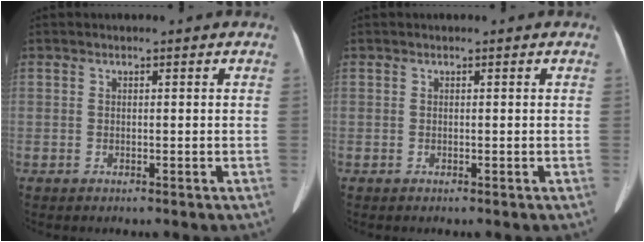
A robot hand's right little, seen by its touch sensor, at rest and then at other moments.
{"total": 0.0}